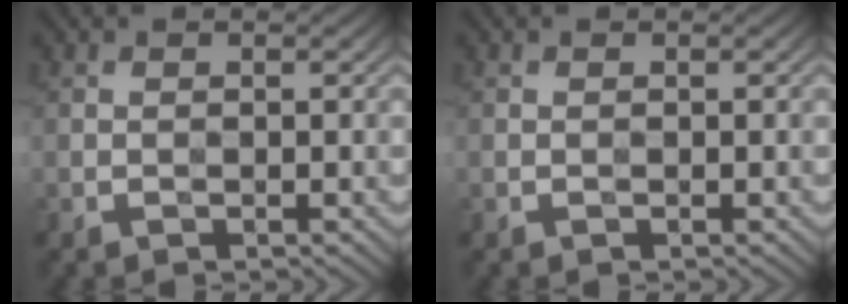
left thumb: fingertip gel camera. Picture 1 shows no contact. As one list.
[{"total": 0.0}]